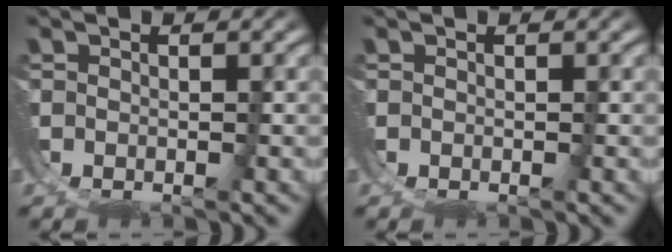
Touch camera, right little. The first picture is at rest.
{"total": 0.0}